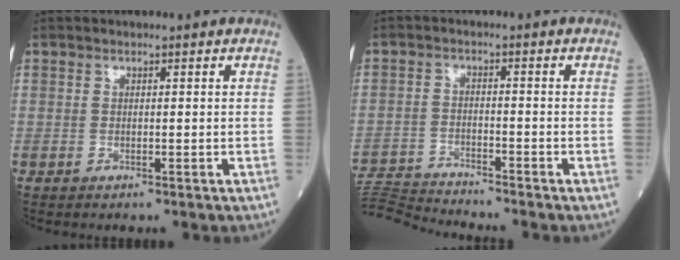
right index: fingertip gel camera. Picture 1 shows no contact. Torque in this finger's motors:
{"motor_torque": [-0.49, -0.09, -0.48, -0.11]}